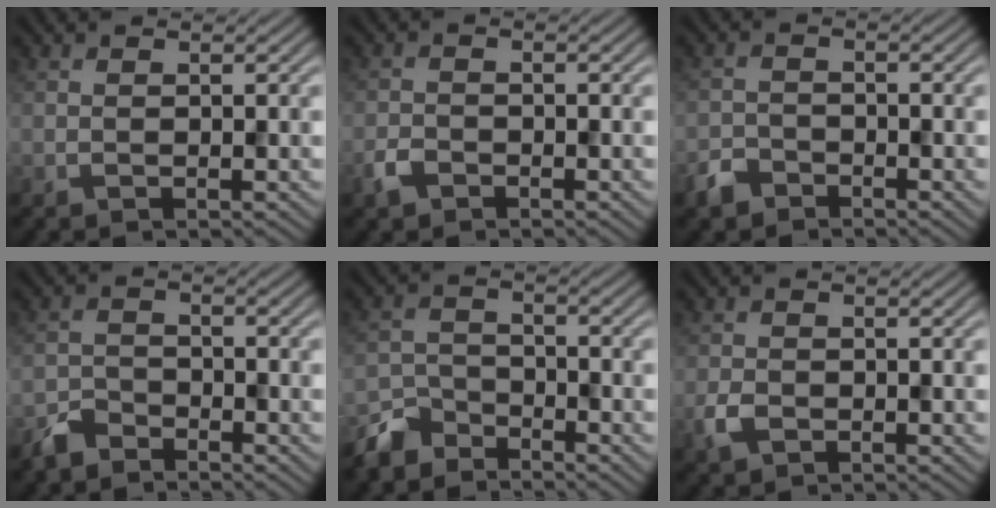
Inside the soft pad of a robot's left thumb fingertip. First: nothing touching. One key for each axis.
{"total": 2.2, "fx": -1.6, "fy": 1.2, "fz": 0.8, "tx": -0.020, "ty": -0.002, "tz": -0.038}
{"total": 2.8, "fx": -2.3, "fy": 1.4, "fz": 0.7, "tx": -0.015, "ty": -0.002, "tz": -0.055}
{"total": 3.2, "fx": -2.9, "fy": 1.3, "fz": 0.8, "tx": -0.017, "ty": -0.001, "tz": -0.067}
{"total": 5.4, "fx": -4.8, "fy": 2.3, "fz": 1.3, "tx": -0.032, "ty": -0.005, "tz": -0.109}
{"total": 2.3, "fx": -1.3, "fy": 1.5, "fz": 1.3, "tx": -0.034, "ty": -0.005, "tz": -0.030}